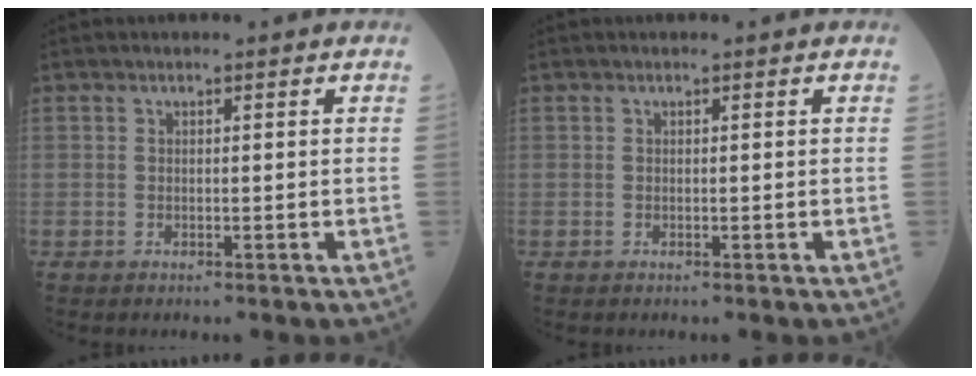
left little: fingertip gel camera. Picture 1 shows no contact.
{"total": 0.0}